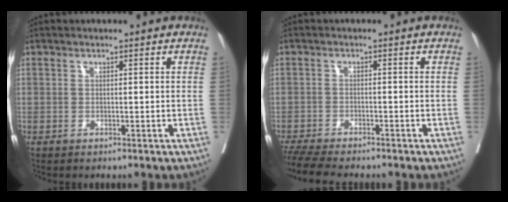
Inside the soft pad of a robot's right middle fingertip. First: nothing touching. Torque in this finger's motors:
{"motor_torque": [0.41, -0.37, 0.09, 0.03]}